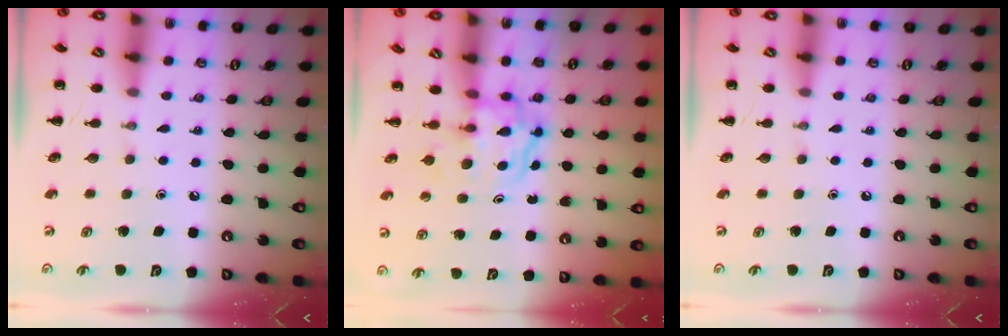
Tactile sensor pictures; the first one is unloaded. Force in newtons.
{"total": 3.8, "press": 3.8, "slide": 0.4}
{"total": 0.0}